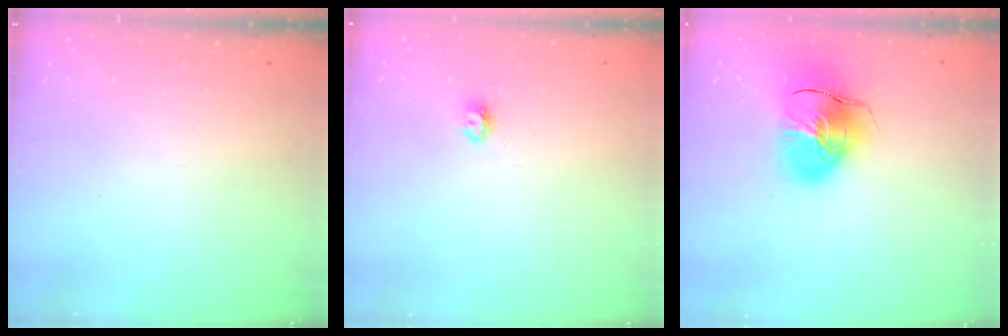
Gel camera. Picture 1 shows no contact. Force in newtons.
{"total": 3.4, "press": 3.4, "slide": 0.3}
{"total": 16.2, "press": 16.0, "slide": 2.3}